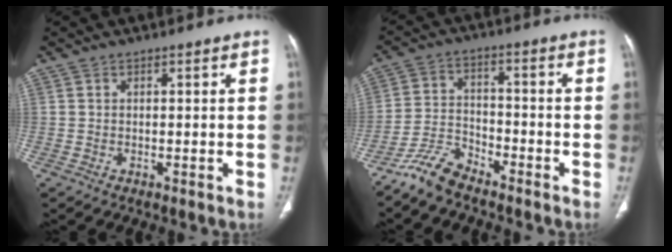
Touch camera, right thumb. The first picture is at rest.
{"total": 7.1, "force": [-6.2, 2.5, 2.5], "torque": [-0.055, 0.035, -0.128]}